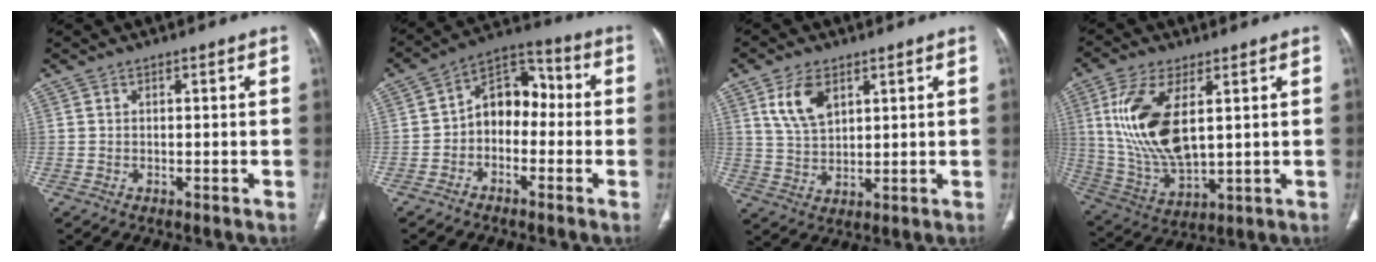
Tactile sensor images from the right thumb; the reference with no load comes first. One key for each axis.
{"total": 9.6, "fx": -1.4, "fy": 6.9, "fz": 6.5, "tx": -0.068, "ty": 0.046, "tz": -0.043}
{"total": 7.7, "fx": 3.7, "fy": 4.3, "fz": 5.3, "tx": -0.090, "ty": -0.015, "tz": 0.079}
{"total": 16.2, "fx": 3.9, "fy": 7.5, "fz": 13.8, "tx": -0.287, "ty": -0.019, "tz": 0.089}